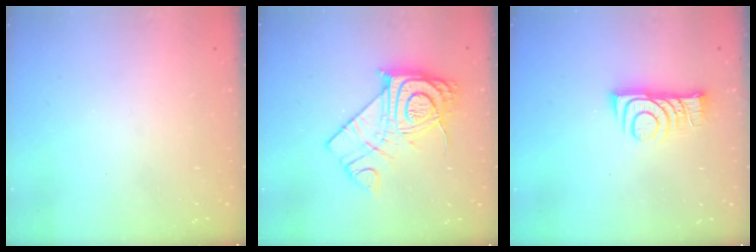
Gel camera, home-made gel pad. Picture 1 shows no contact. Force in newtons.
{"total": 19.5, "press": 19.4, "slide": 1.6}
{"total": 8.8, "press": 8.8, "slide": 0.8}